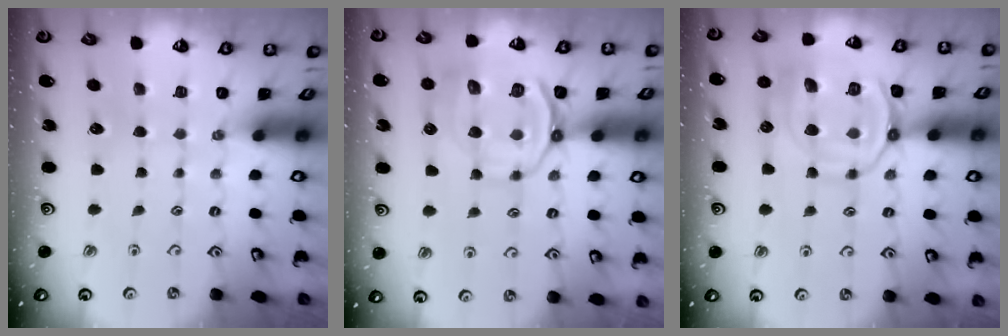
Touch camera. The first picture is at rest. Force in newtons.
{"total": 11.9, "press": 11.7, "slide": 1.8}
{"total": 15.2, "press": 15.1, "slide": 1.4}